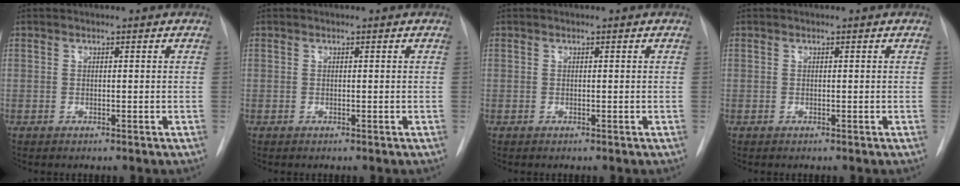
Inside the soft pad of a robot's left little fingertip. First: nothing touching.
{"total": 0.0}
{"total": 0.0}
{"total": 0.0}